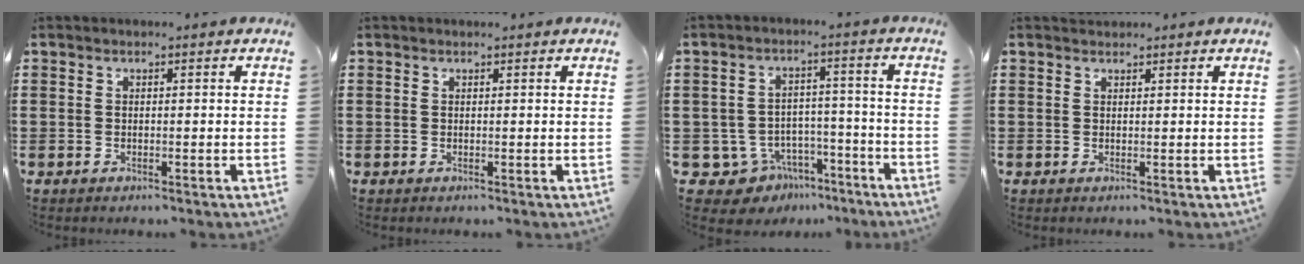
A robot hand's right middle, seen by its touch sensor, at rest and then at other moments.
{"total": 0.0}
{"total": 6.2, "force": [-4.7, 3.7, 1.3], "torque": [-0.042, 0.022, -0.092]}
{"total": 1.0, "force": [0.9, 0.4, -0.1], "torque": [0.008, -0.001, 0.015]}